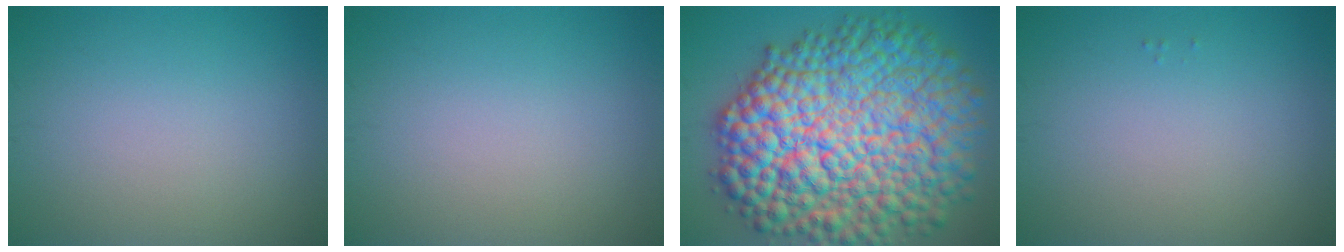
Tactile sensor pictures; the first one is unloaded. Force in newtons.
{"total": 0.0}
{"total": 18.0, "press": 18.0, "slide": 0.1}
{"total": 0.0}